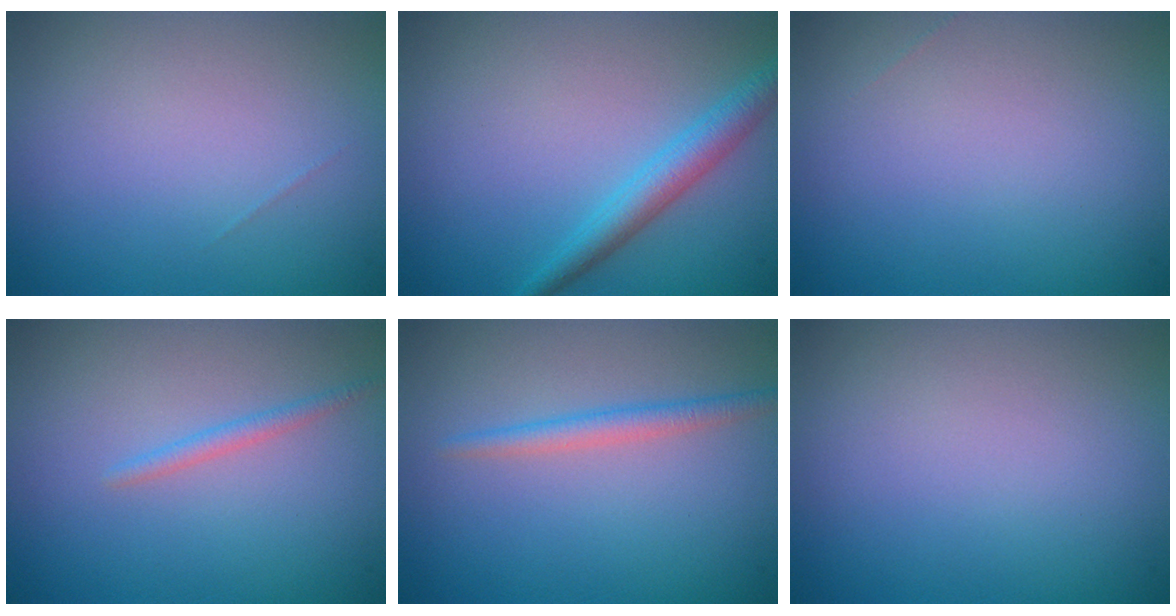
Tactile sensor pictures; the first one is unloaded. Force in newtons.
{"total": 2.9, "press": 2.9, "slide": 0.1}
{"total": 0.0}
{"total": 1.1, "press": 1.1, "slide": 0.0}
{"total": 1.8, "press": 1.7, "slide": 0.1}
{"total": 0.0}